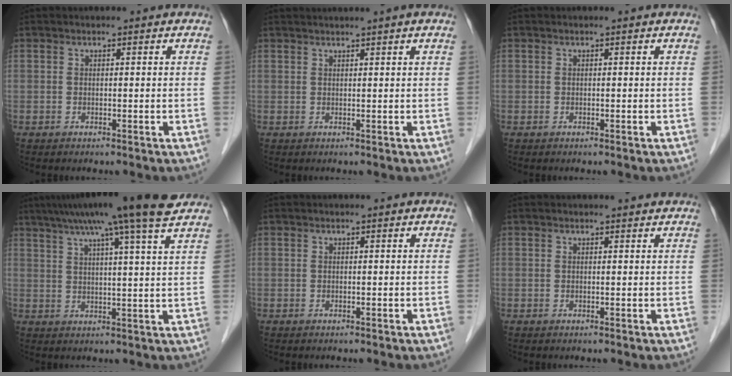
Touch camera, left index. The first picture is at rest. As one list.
[{"total": 3.0, "force": [2.4, -0.8, 1.7], "torque": [-0.020, 0.018, 0.042]}, {"total": 0.0}, {"total": 15.4, "force": [11.9, -1.3, 9.7], "torque": [-0.158, 0.026, 0.157]}, {"total": 0.0}, {"total": 1.7, "force": [1.7, 0.1, 0.2], "torque": [-0.011, 0.001, 0.016]}]